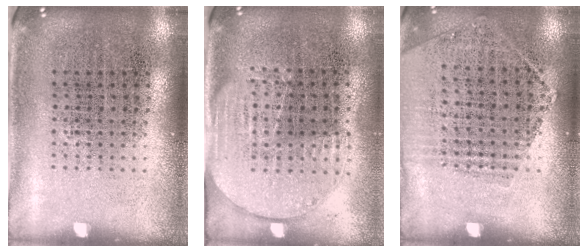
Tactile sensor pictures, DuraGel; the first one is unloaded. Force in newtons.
{"total": 1.6, "press": 1.4, "slide": 0.7}
{"total": 1.0, "press": 0.9, "slide": 0.5}